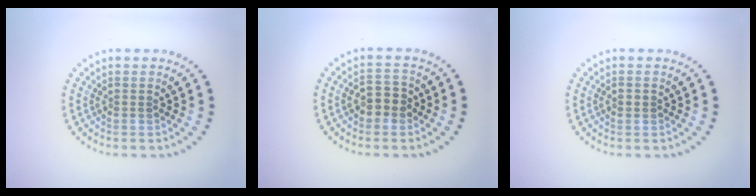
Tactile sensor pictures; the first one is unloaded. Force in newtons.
{"total": 2.5, "press": 2.5, "slide": 0.4}
{"total": 1.2, "press": 1.2, "slide": 0.1}